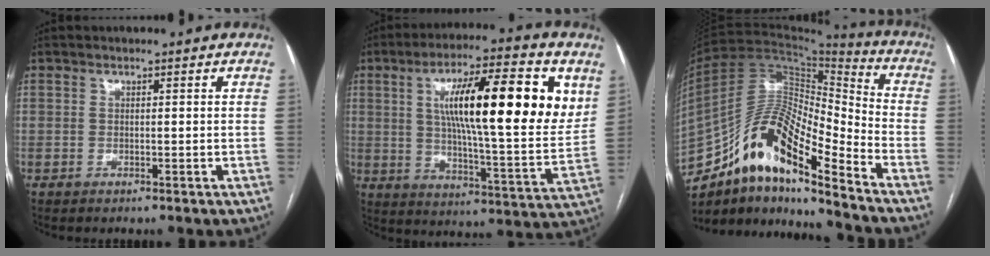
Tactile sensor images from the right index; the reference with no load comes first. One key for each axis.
{"total": 21.8, "fx": 6.9, "fy": 3.8, "fz": 20.3, "tx": -0.311, "ty": 0.012, "tz": 0.100}
{"total": 16.8, "fx": -11.5, "fy": 3.9, "fz": 11.7, "tx": -0.207, "ty": 0.038, "tz": -0.200}